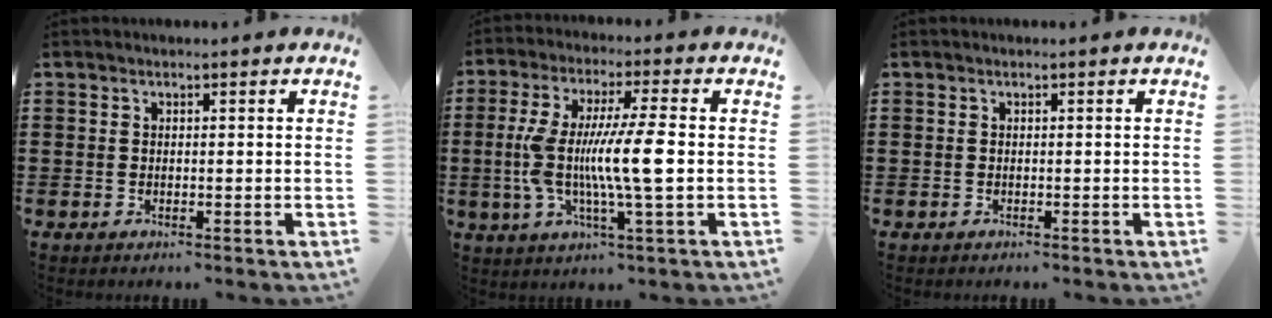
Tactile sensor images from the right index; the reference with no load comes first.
{"total": 11.0, "force": [-1.1, 0.9, 10.9], "torque": [-0.216, -0.012, -0.027]}
{"total": 0.0}